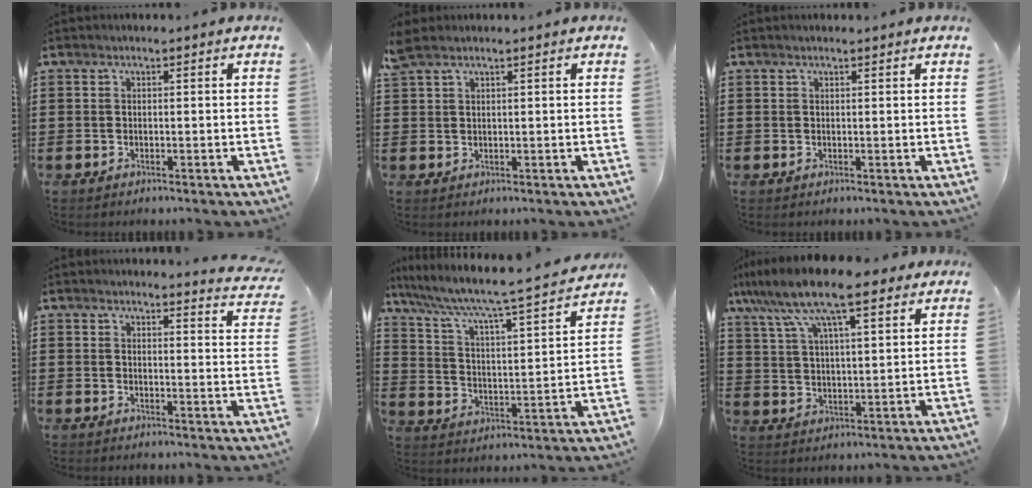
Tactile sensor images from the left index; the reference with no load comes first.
{"total": 2.2, "force": [1.8, 0.6, 1.1], "torque": [-0.026, 0.005, 0.033]}
{"total": 0.5, "force": [0.5, 0.1, 0.1], "torque": [-0.003, 0.000, 0.010]}
{"total": 2.9, "force": [2.9, -0.1, 0.6], "torque": [-0.007, -0.018, 0.049]}
{"total": 6.6, "force": [5.6, 0.1, 3.5], "torque": [-0.094, -0.047, 0.083]}
{"total": 12.1, "force": [8.7, 2.8, 7.9], "torque": [-0.177, -0.014, 0.153]}